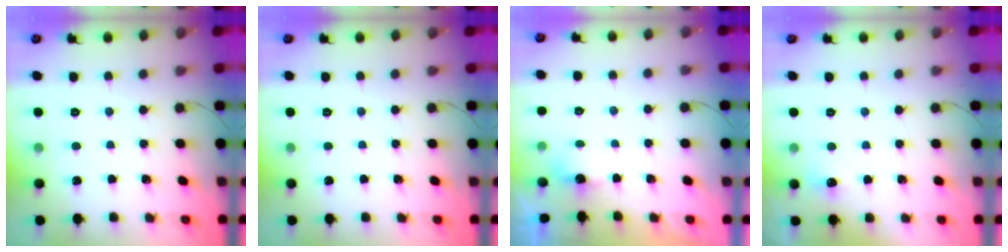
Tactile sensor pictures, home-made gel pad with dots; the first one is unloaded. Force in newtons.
{"total": 0.0}
{"total": 1.8, "press": 1.6, "slide": 0.8}
{"total": 4.9, "press": 4.7, "slide": 1.3}